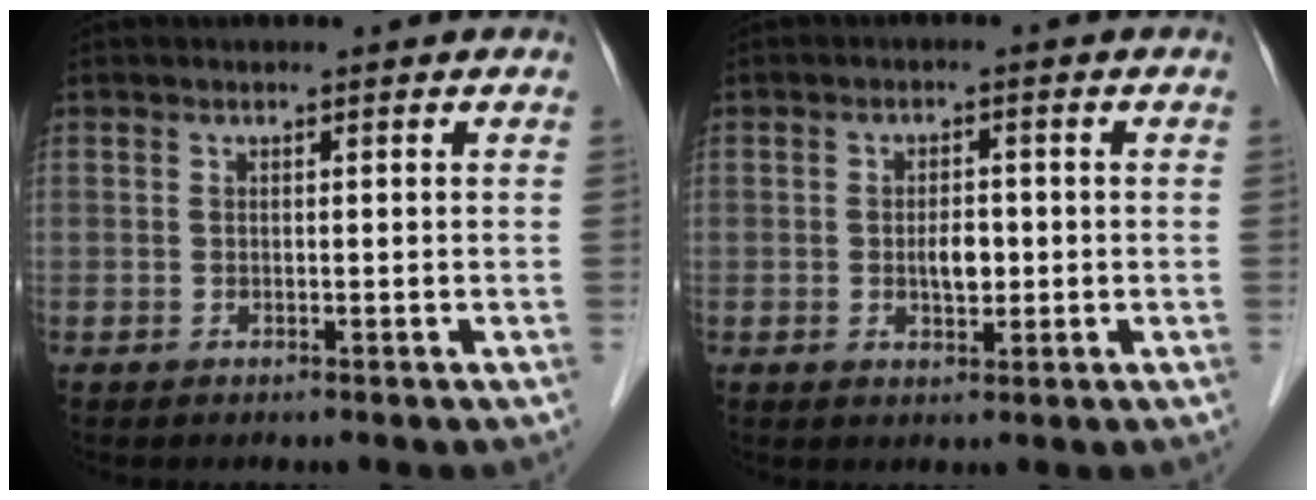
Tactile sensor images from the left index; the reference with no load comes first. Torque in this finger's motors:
{"motor_torque": [0.12, 0.08, 0.03, 0.04]}